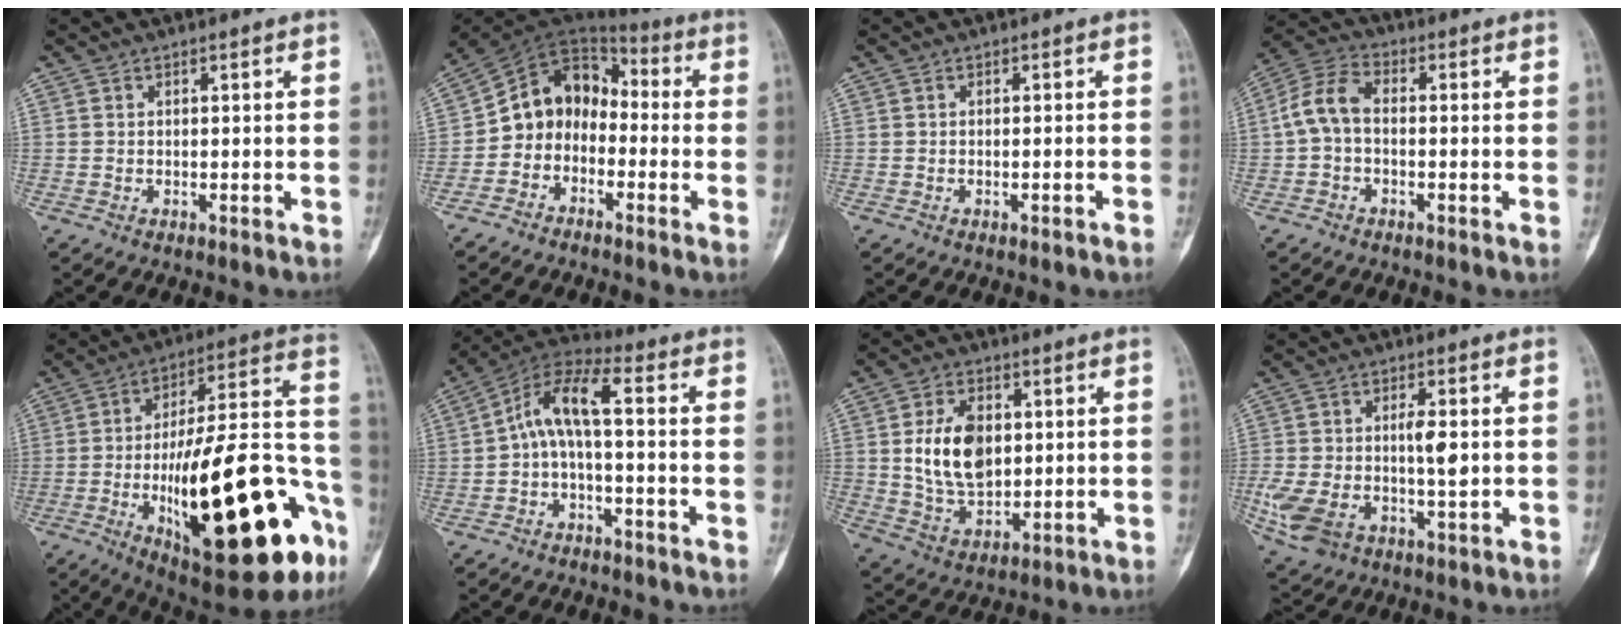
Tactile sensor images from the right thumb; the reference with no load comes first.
{"total": 10.8, "force": [-2.6, 8.6, 6.0], "torque": [-0.074, 0.068, -0.064]}
{"total": 1.1, "force": [-0.7, 0.0, 0.9], "torque": [-0.020, 0.007, -0.005]}
{"total": 7.0, "force": [-0.5, 4.3, 5.5], "torque": [-0.112, 0.023, -0.022]}
{"total": 33.9, "force": [-11.5, 10.9, 30.0], "torque": [-0.403, 0.038, -0.159]}
{"total": 8.8, "force": [-1.0, 3.0, 8.2], "torque": [-0.160, 0.053, -0.027]}
{"total": 12.6, "force": [2.0, 8.2, 9.3], "torque": [-0.142, -0.012, 0.045]}
{"total": 12.7, "force": [-0.8, 6.9, 10.6], "torque": [-0.208, 0.013, -0.002]}